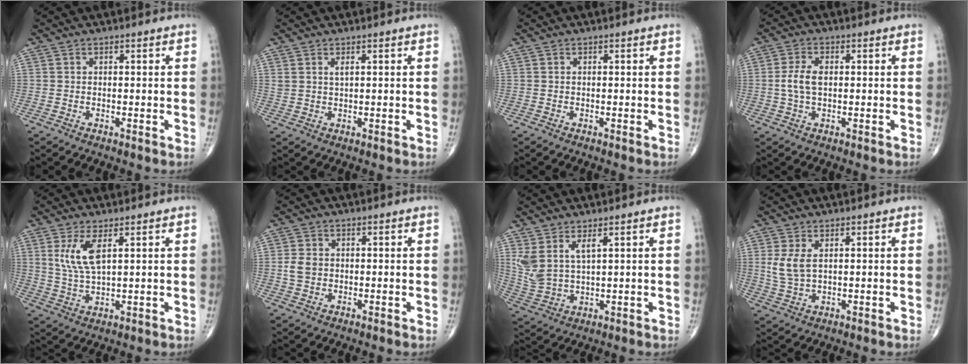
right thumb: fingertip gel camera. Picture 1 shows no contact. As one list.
[{"total": 1.6, "force": [0.9, 0.5, 1.2], "torque": [-0.025, -0.002, 0.022]}, {"total": 0.0}, {"total": 4.8, "force": [0.2, 2.7, 4.0], "torque": [-0.091, 0.006, 0.001]}, {"total": 6.8, "force": [2.6, 2.4, 5.9], "torque": [-0.125, -0.014, 0.060]}, {"total": 3.5, "force": [0.0, 2.8, 2.1], "torque": [-0.038, 0.005, 0.000]}, {"total": 7.0, "force": [3.5, 2.6, 5.5], "torque": [-0.126, -0.020, 0.084]}, {"total": 5.2, "force": [1.3, 2.8, 4.1], "torque": [-0.091, -0.004, 0.033]}]